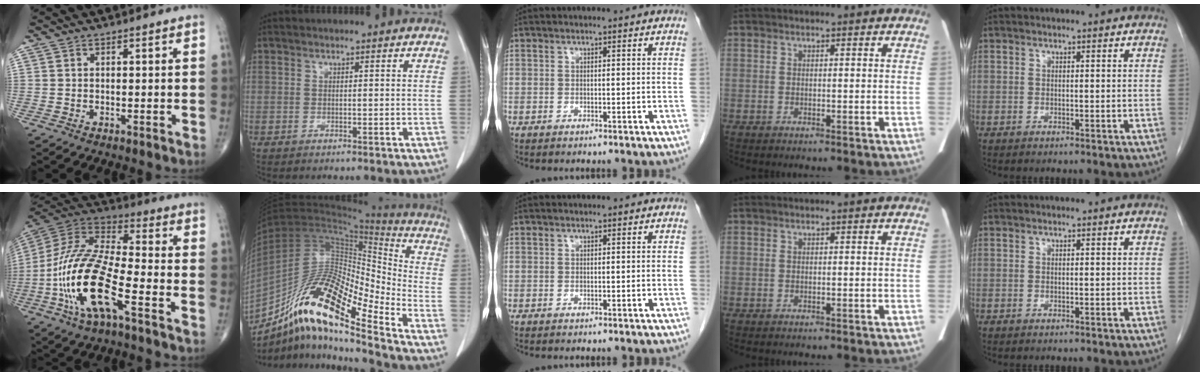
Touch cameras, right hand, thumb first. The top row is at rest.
{"thumb": {"total": 19.8, "force": [-7.3, 6.3, 17.3], "torque": [-0.367, 0.033, -0.137]}, "index": {"total": 19.7, "force": [-13.0, 3.4, 14.4], "torque": [-0.281, 0.007, -0.235]}}